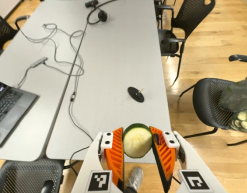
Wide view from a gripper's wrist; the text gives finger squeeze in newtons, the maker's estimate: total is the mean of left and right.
{"total": 12.5, "left": 13.0, "right": 11.9}